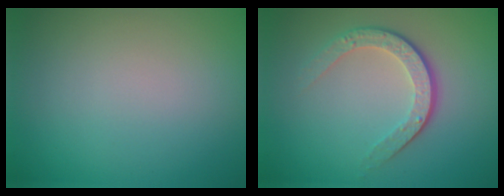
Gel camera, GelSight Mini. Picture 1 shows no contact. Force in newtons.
{"total": 3.6, "press": 2.5, "slide": 2.6}